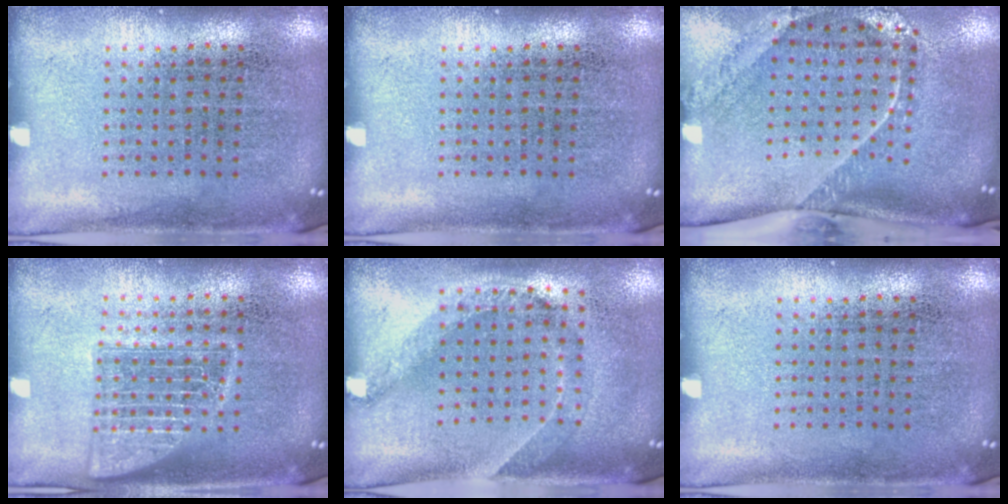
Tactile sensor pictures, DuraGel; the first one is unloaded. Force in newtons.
{"total": 0.0}
{"total": 2.6, "press": 1.7, "slide": 2.0}
{"total": 2.5, "press": 2.4, "slide": 0.3}
{"total": 1.4, "press": 1.1, "slide": 0.9}
{"total": 0.0}